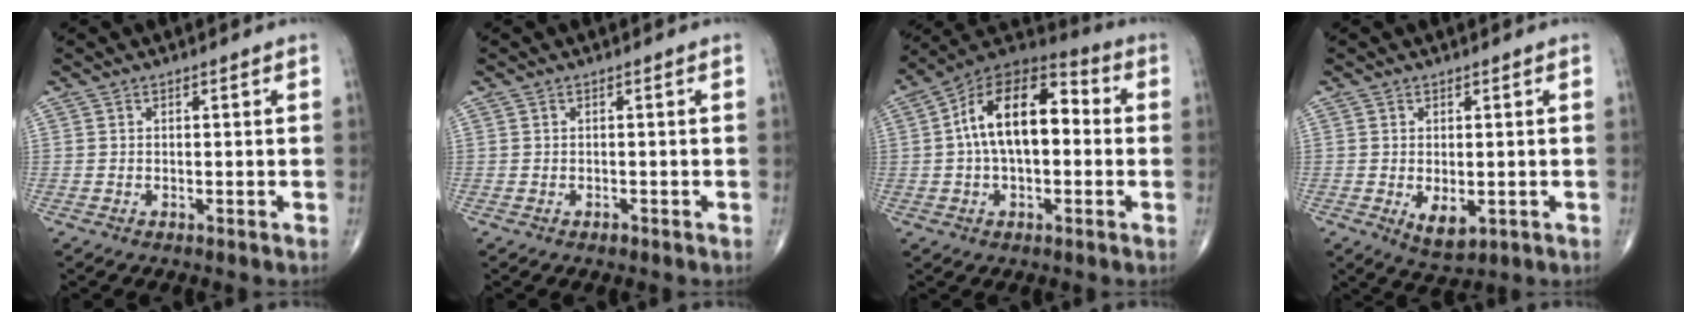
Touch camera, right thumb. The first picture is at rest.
{"total": 0.6, "force": [-0.4, 0.4, 0.2], "torque": [-0.001, 0.000, -0.007]}
{"total": 17.1, "force": [1.3, 9.5, 14.2], "torque": [-0.222, 0.044, 0.010]}
{"total": 4.6, "force": [-1.0, 2.4, 3.7], "torque": [-0.053, -0.011, -0.004]}